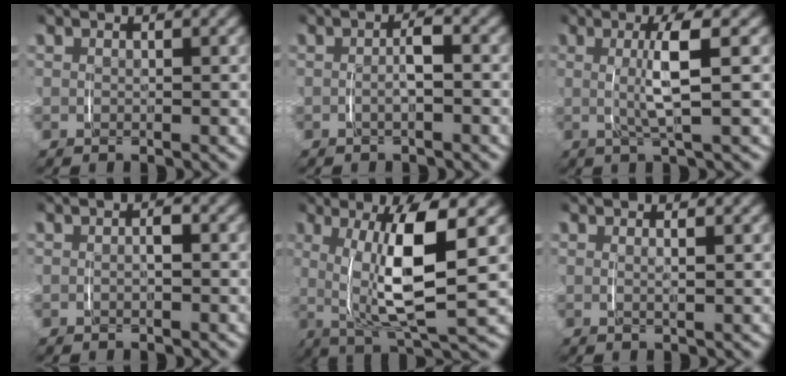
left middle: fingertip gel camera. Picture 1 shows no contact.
{"total": 1.7, "force": [-0.7, 0.5, 1.5], "torque": [-0.025, 0.001, -0.011]}
{"total": 3.7, "force": [0.5, -0.2, 3.6], "torque": [-0.062, -0.001, 0.008]}
{"total": 0.9, "force": [-0.3, 0.4, 0.8], "torque": [-0.010, 0.001, -0.007]}
{"total": 8.1, "force": [1.0, 2.1, 7.8], "torque": [-0.134, 0.003, 0.015]}
{"total": 0.9, "force": [0.4, -0.4, 0.7], "torque": [-0.009, -0.004, 0.010]}